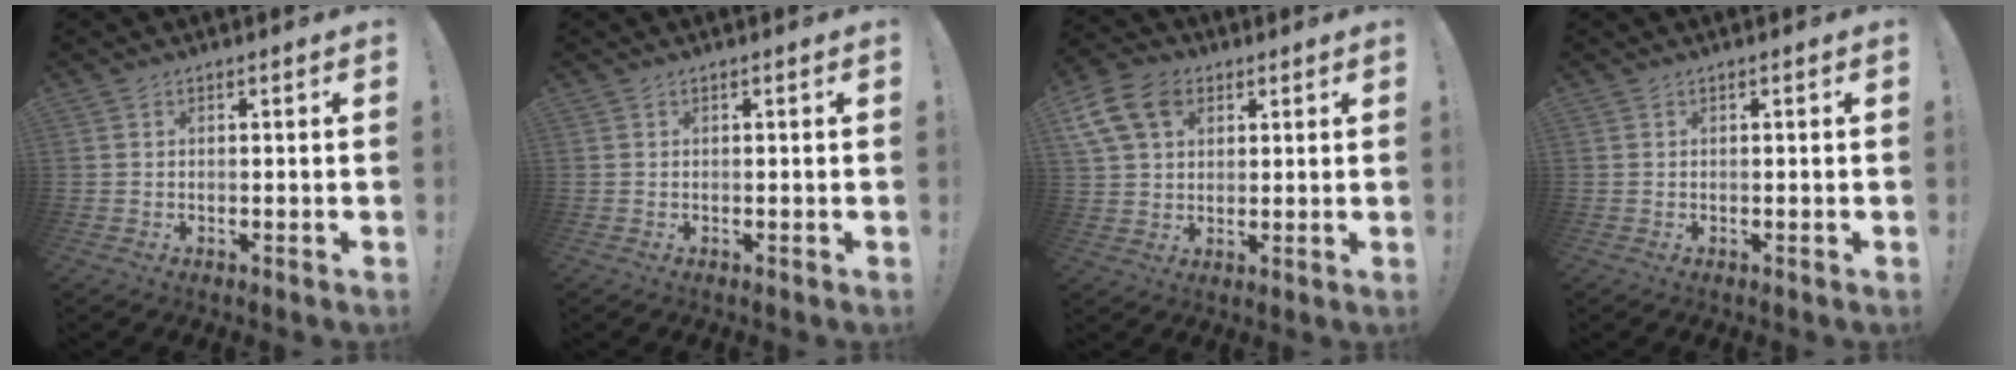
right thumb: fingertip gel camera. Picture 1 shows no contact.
{"total": 0.0}
{"total": 13.7, "force": [5.7, 9.7, 7.7], "torque": [-0.137, -0.022, 0.114]}
{"total": 0.0}